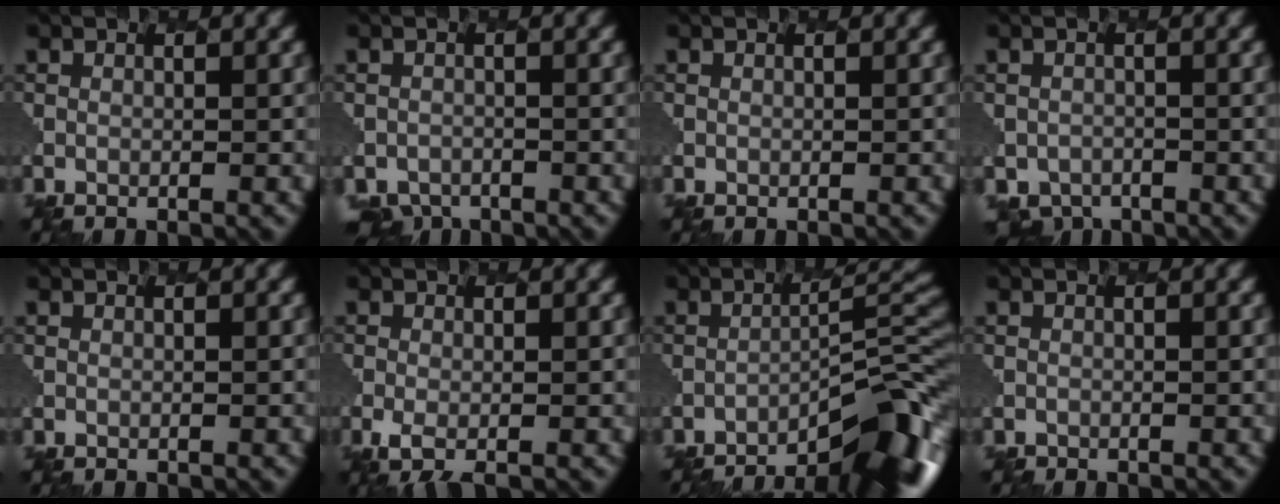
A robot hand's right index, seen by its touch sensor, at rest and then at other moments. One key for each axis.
{"total": 5.0, "fx": -4.7, "fy": 1.5, "fz": -0.6, "tx": -0.005, "ty": -0.005, "tz": -0.053}
{"total": 0.0}
{"total": 3.8, "fx": -3.4, "fy": 1.5, "fz": -0.8, "tx": -0.002, "ty": -0.008, "tz": -0.038}
{"total": 0.0}
{"total": 2.3, "fx": -1.6, "fy": 0.3, "fz": 1.7, "tx": -0.044, "ty": -0.001, "tz": -0.021}
{"total": 11.3, "fx": -8.6, "fy": 2.5, "fz": 6.9, "tx": -0.101, "ty": 0.019, "tz": -0.111}
{"total": 0.7, "fx": -0.5, "fy": 0.1, "fz": -0.5, "tx": 0.005, "ty": 0.004, "tz": -0.007}